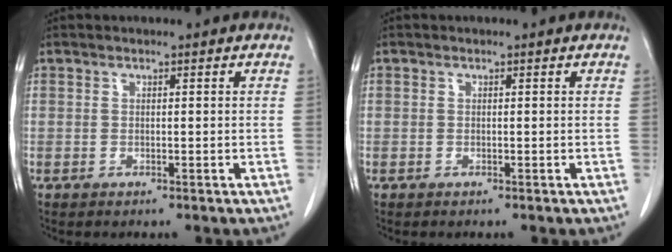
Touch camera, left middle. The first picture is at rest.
{"total": 0.0}